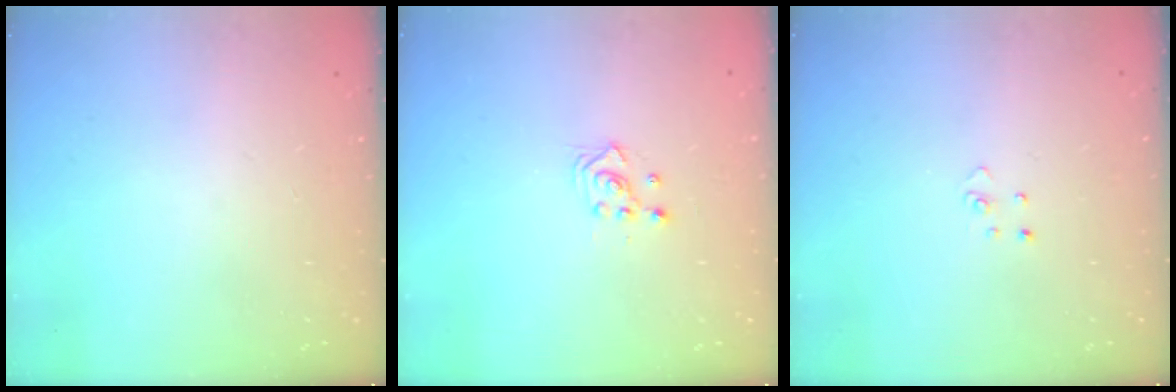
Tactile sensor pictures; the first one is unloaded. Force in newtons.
{"total": 2.5, "press": 2.5, "slide": 0.3}
{"total": 2.7, "press": 2.7, "slide": 0.3}